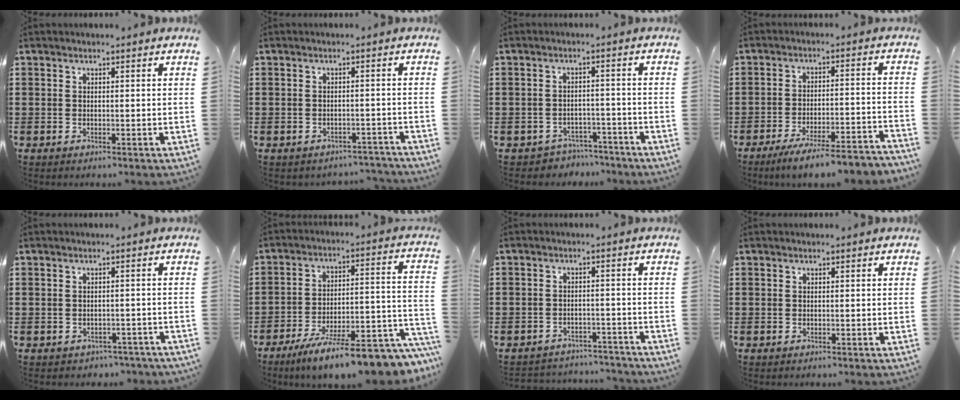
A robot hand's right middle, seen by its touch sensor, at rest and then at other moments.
{"total": 1.8, "force": [-1.8, 0.3, 0.0], "torque": [-0.006, 0.000, -0.040]}
{"total": 3.1, "force": [-3.0, 0.7, -0.3], "torque": [-0.006, 0.002, -0.066]}
{"total": 6.1, "force": [-5.4, -0.3, 2.8], "torque": [-0.047, -0.013, -0.101]}
{"total": 1.5, "force": [-1.4, 0.5, -0.2], "torque": [-0.004, 0.003, -0.033]}
{"total": 12.9, "force": [-9.9, 0.9, 8.2], "torque": [-0.117, 0.022, -0.172]}
{"total": 3.3, "force": [-3.2, 0.6, -0.5], "torque": [0.000, 0.002, -0.072]}
{"total": 0.0}